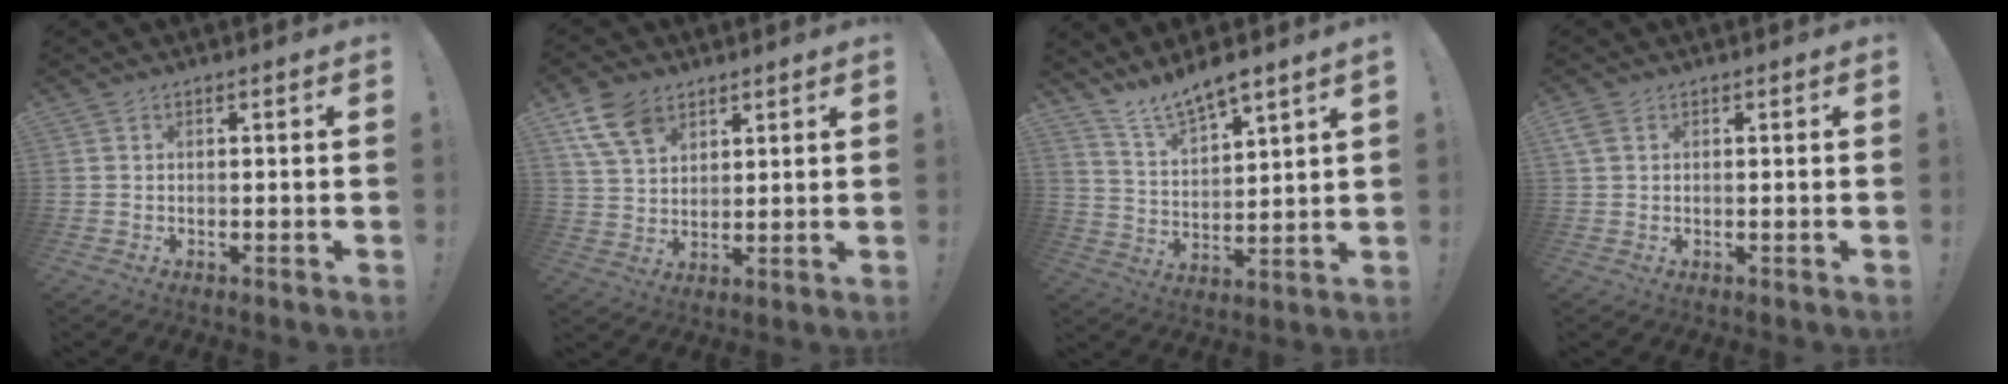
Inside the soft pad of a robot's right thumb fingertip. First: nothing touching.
{"total": 10.6, "force": [6.0, 6.7, 5.6], "torque": [-0.110, -0.014, 0.121]}
{"total": 8.4, "force": [7.9, 0.9, 2.6], "torque": [-0.064, -0.063, 0.146]}
{"total": 2.6, "force": [1.2, 1.6, 1.6], "torque": [-0.037, 0.006, 0.025]}